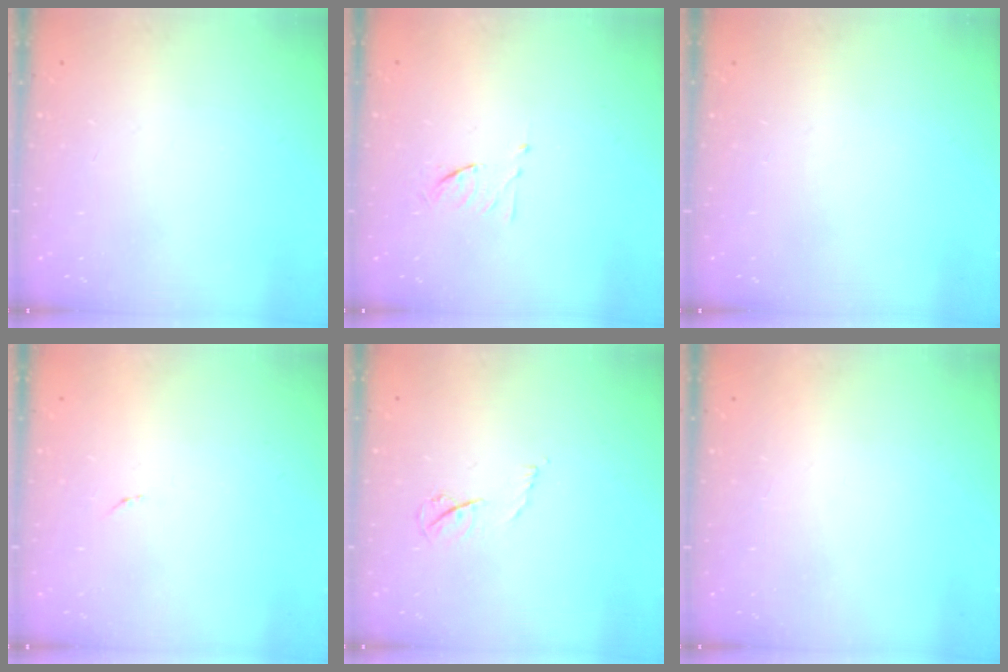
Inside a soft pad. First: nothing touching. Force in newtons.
{"total": 6.3, "press": 6.2, "slide": 1.0}
{"total": 0.0}
{"total": 3.3, "press": 3.3, "slide": 0.1}
{"total": 4.8, "press": 4.8, "slide": 0.6}
{"total": 1.5, "press": 1.5, "slide": 0.1}